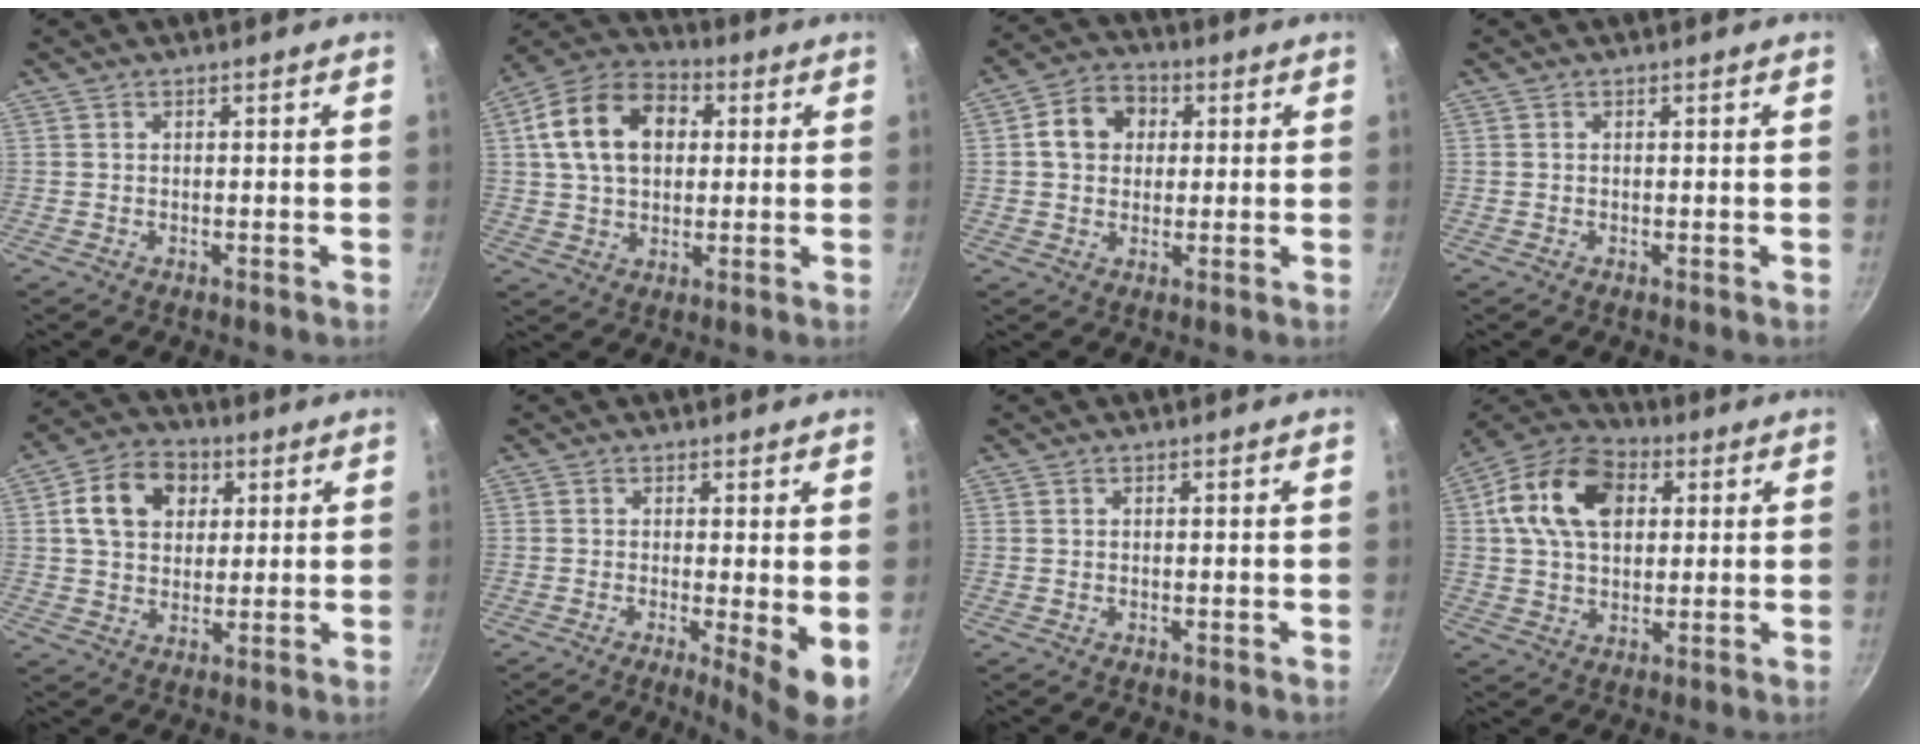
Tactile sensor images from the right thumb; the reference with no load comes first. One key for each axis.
{"total": 15.7, "fx": 3.5, "fy": 11.0, "fz": 10.6, "tx": -0.163, "ty": 0.020, "tz": 0.044}
{"total": 8.6, "fx": 1.8, "fy": 7.1, "fz": 4.6, "tx": -0.049, "ty": 0.014, "tz": 0.016}
{"total": 0.0}
{"total": 11.9, "fx": 3.5, "fy": 9.1, "fz": 6.8, "tx": -0.096, "ty": 0.007, "tz": 0.047}
{"total": 6.3, "fx": -0.5, "fy": 1.3, "fz": 6.1, "tx": -0.086, "ty": -0.015, "tz": -0.006}
{"total": 0.0}
{"total": 16.4, "fx": 4.1, "fy": 11.4, "fz": 11.1, "tx": -0.178, "ty": 0.014, "tz": 0.055}